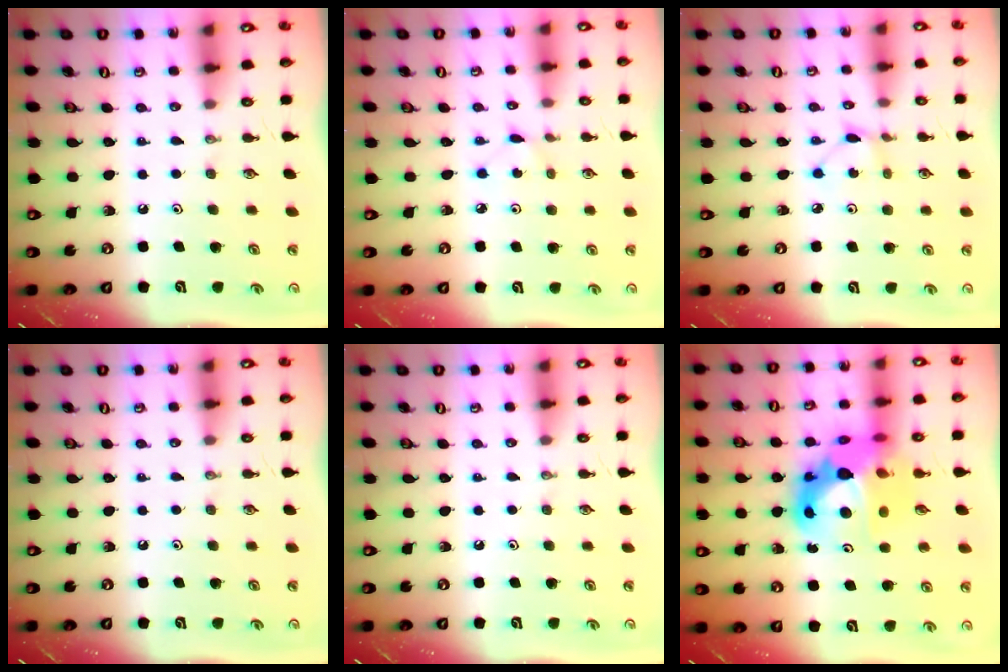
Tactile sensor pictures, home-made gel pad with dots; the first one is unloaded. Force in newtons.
{"total": 1.9, "press": 1.9, "slide": 0.3}
{"total": 2.2, "press": 2.2, "slide": 0.3}
{"total": 0.0}
{"total": 0.0}
{"total": 16.4, "press": 16.3, "slide": 1.6}